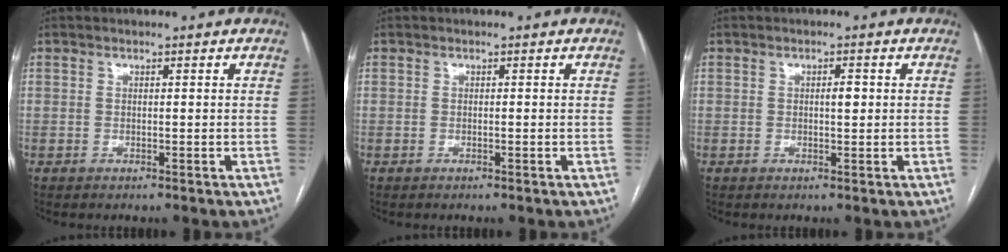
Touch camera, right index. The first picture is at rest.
{"total": 0.0}
{"total": 1.6, "force": [0.2, 0.5, 1.5], "torque": [-0.025, 0.002, 0.004]}